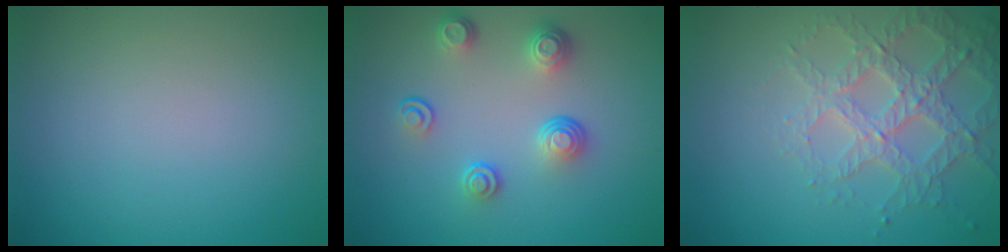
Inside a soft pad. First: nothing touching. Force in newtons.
{"total": 3.9, "press": 2.8, "slide": 2.6}
{"total": 3.7, "press": 3.7, "slide": 0.6}